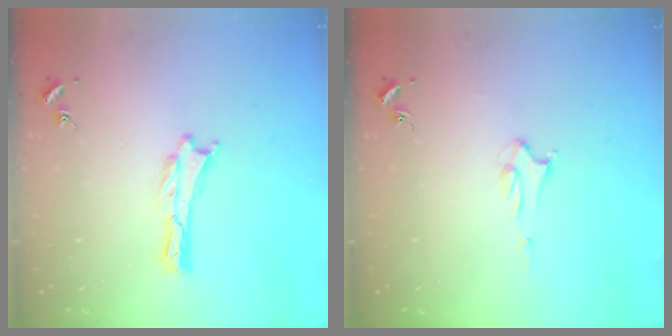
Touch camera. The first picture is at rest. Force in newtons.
{"total": 1.9, "press": 1.9, "slide": 0.1}